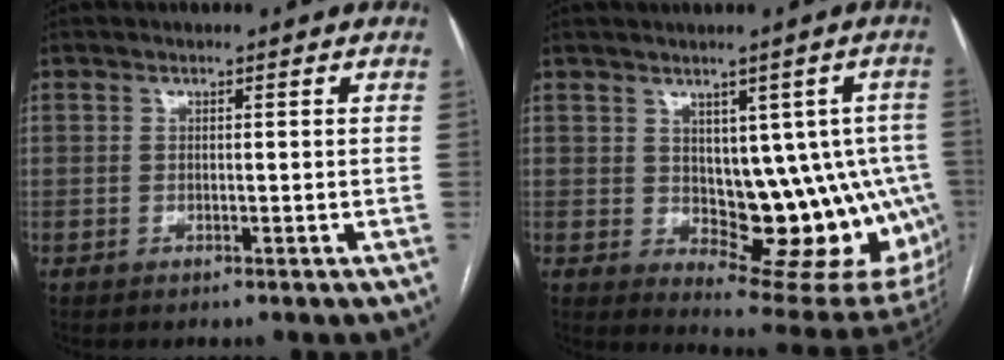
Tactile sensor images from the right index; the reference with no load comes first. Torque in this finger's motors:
{"motor_torque": [0.79, 0.31, 0.16, 0.02]}